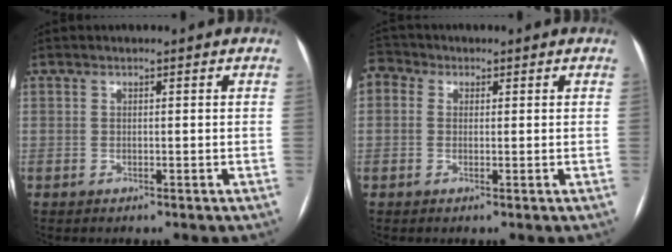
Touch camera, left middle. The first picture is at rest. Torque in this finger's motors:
{"motor_torque": [2.14, 0.00, 1.06, 0.21]}